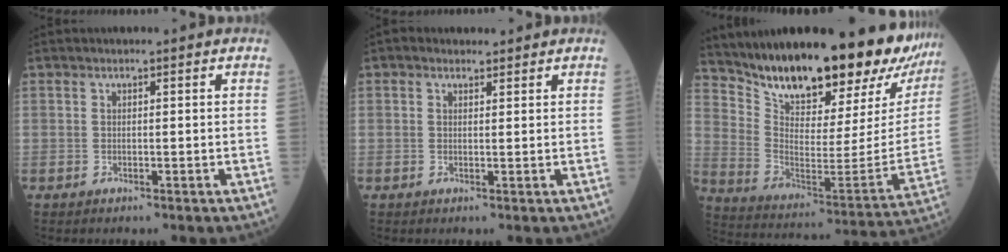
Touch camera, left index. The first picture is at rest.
{"total": 1.2, "force": [0.8, 0.9, 0.3], "torque": [-0.009, 0.007, 0.009]}
{"total": 29.7, "force": [24.8, 5.7, 15.4], "torque": [-0.259, -0.086, 0.344]}